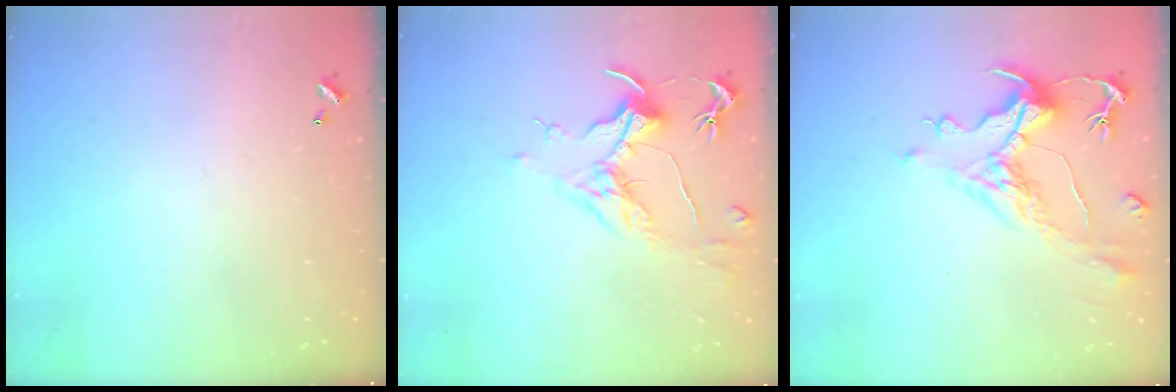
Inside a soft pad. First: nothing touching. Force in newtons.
{"total": 1.8, "press": 1.6, "slide": 0.9}
{"total": 1.5, "press": 0.3, "slide": 1.5}